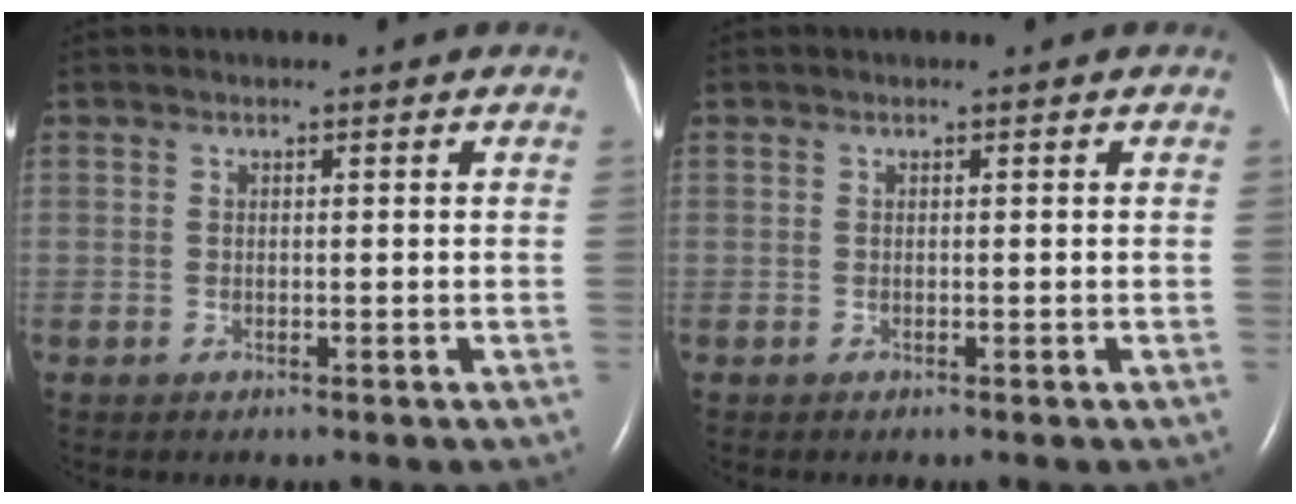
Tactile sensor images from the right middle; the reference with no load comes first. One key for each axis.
{"total": 0.0}